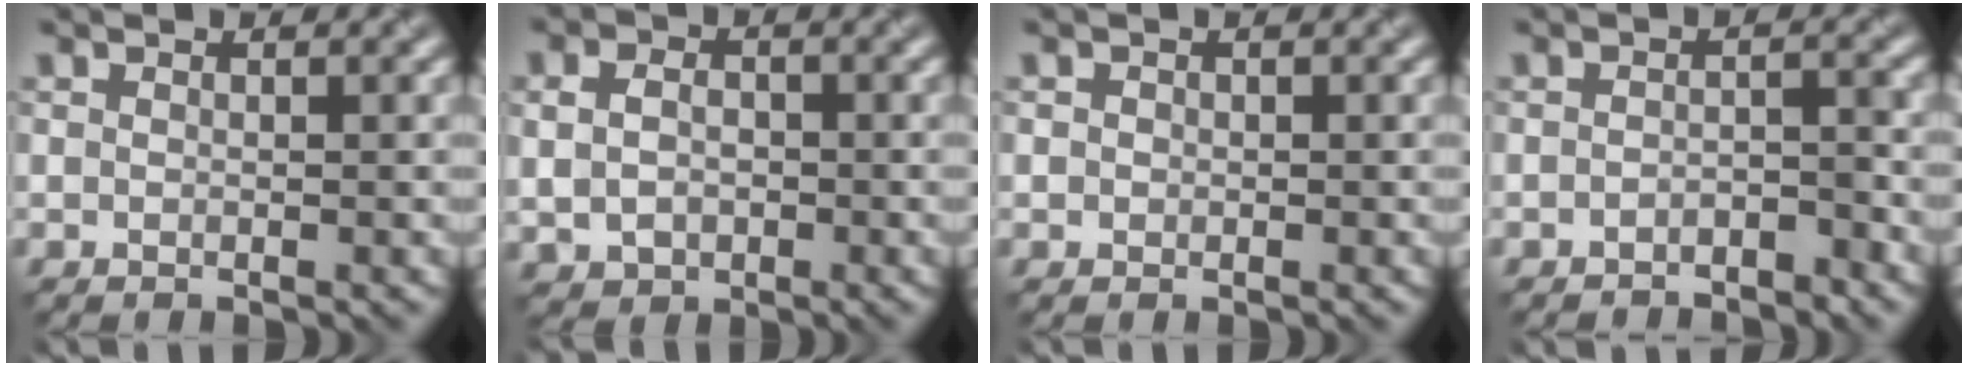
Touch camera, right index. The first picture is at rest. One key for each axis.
{"total": 3.7, "fx": -0.1, "fy": 3.1, "fz": 2.1, "tx": -0.034, "ty": 0.002, "tz": -0.005}
{"total": 0.5, "fx": 0.0, "fy": 0.5, "fz": 0.1, "tx": 0.003, "ty": -0.004, "tz": -0.001}
{"total": 2.1, "fx": -1.9, "fy": 0.5, "fz": 0.7, "tx": -0.007, "ty": 0.004, "tz": -0.033}